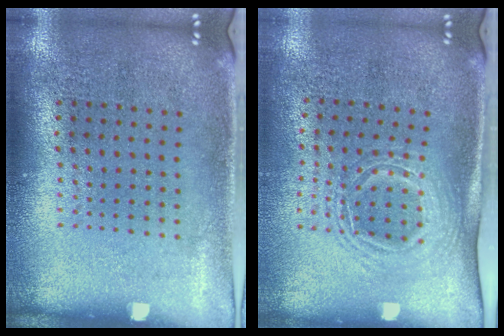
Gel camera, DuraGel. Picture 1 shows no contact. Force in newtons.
{"total": 1.6, "press": 1.3, "slide": 1.0}